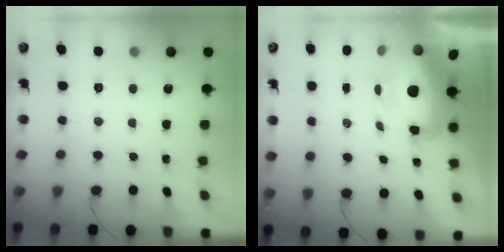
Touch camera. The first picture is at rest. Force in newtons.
{"total": 11.2, "press": 10.4, "slide": 4.3}